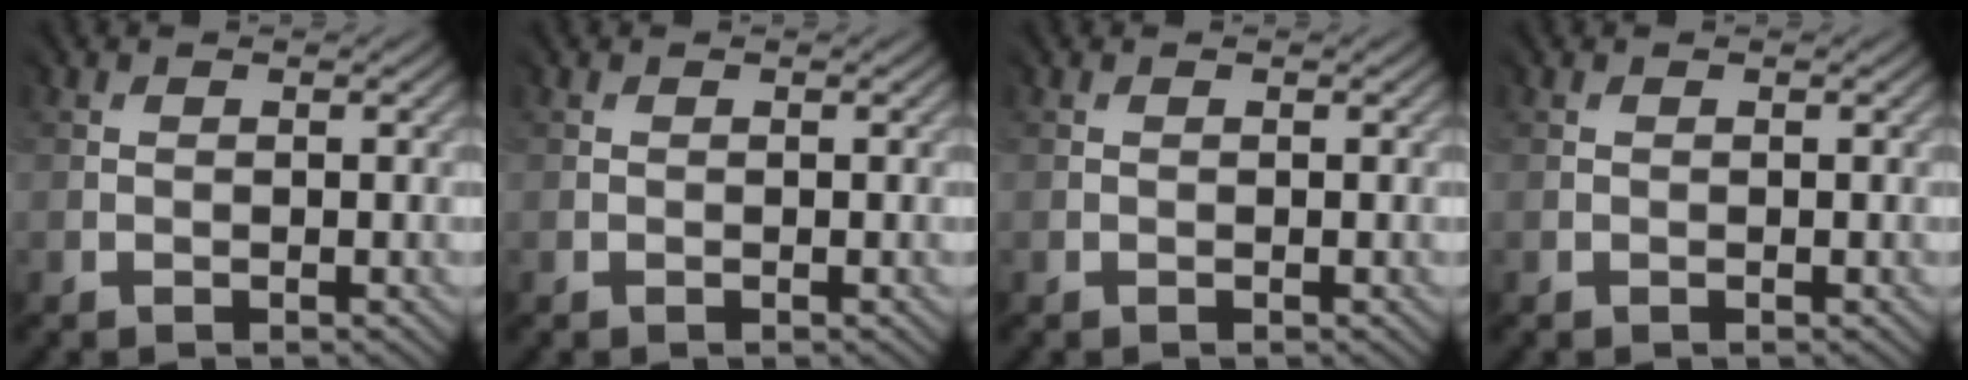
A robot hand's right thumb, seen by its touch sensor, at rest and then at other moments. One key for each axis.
{"total": 0.0}
{"total": 0.0}
{"total": 0.0}